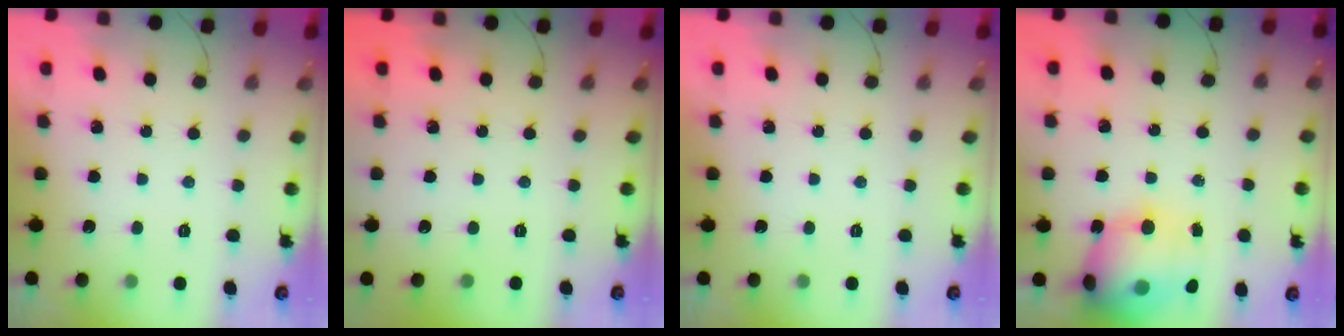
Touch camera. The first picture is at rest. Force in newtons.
{"total": 0.0}
{"total": 0.0}
{"total": 19.3, "press": 18.8, "slide": 4.3}